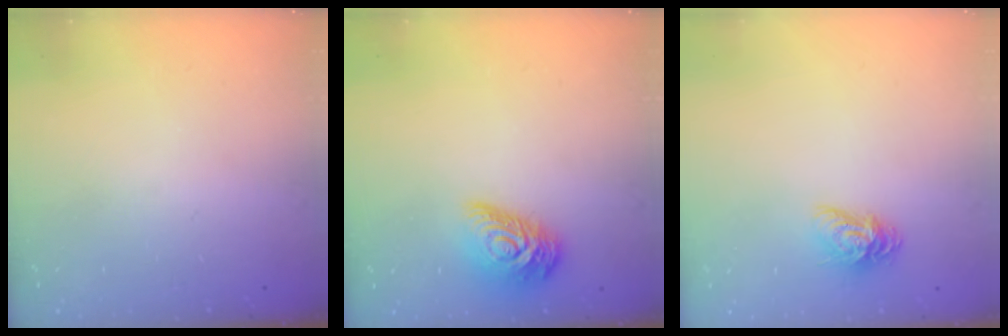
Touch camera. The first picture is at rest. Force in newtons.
{"total": 12.1, "press": 12.1, "slide": 0.6}
{"total": 8.2, "press": 8.2, "slide": 0.3}